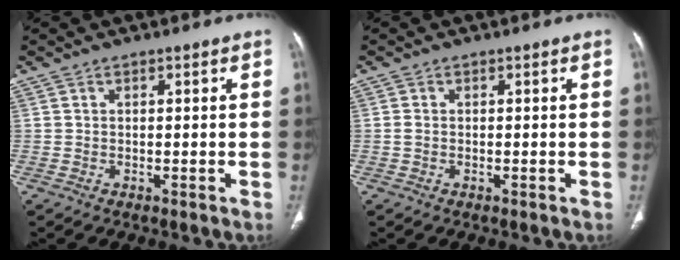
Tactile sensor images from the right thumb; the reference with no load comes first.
{"total": 0.7, "force": [-0.2, 0.5, 0.5], "torque": [-0.014, -0.002, -0.004]}